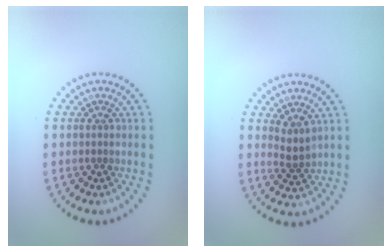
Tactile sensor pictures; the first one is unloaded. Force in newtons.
{"total": 1.6, "press": 1.2, "slide": 1.1}